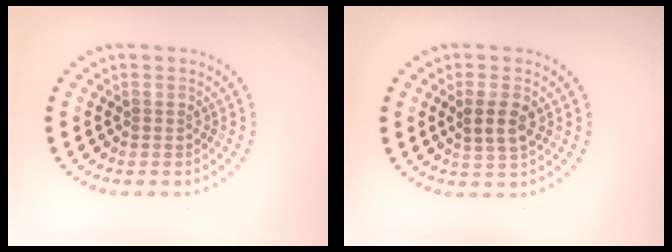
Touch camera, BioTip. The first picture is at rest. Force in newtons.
{"total": 2.4, "press": 2.3, "slide": 0.7}